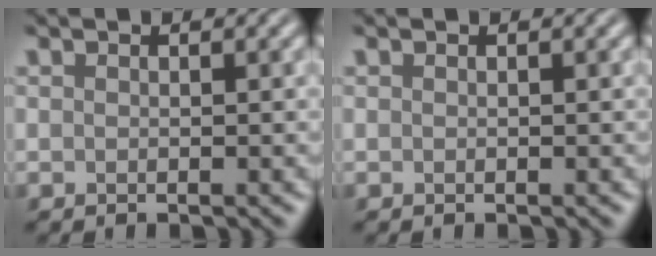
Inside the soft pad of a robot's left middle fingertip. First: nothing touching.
{"total": 0.0}